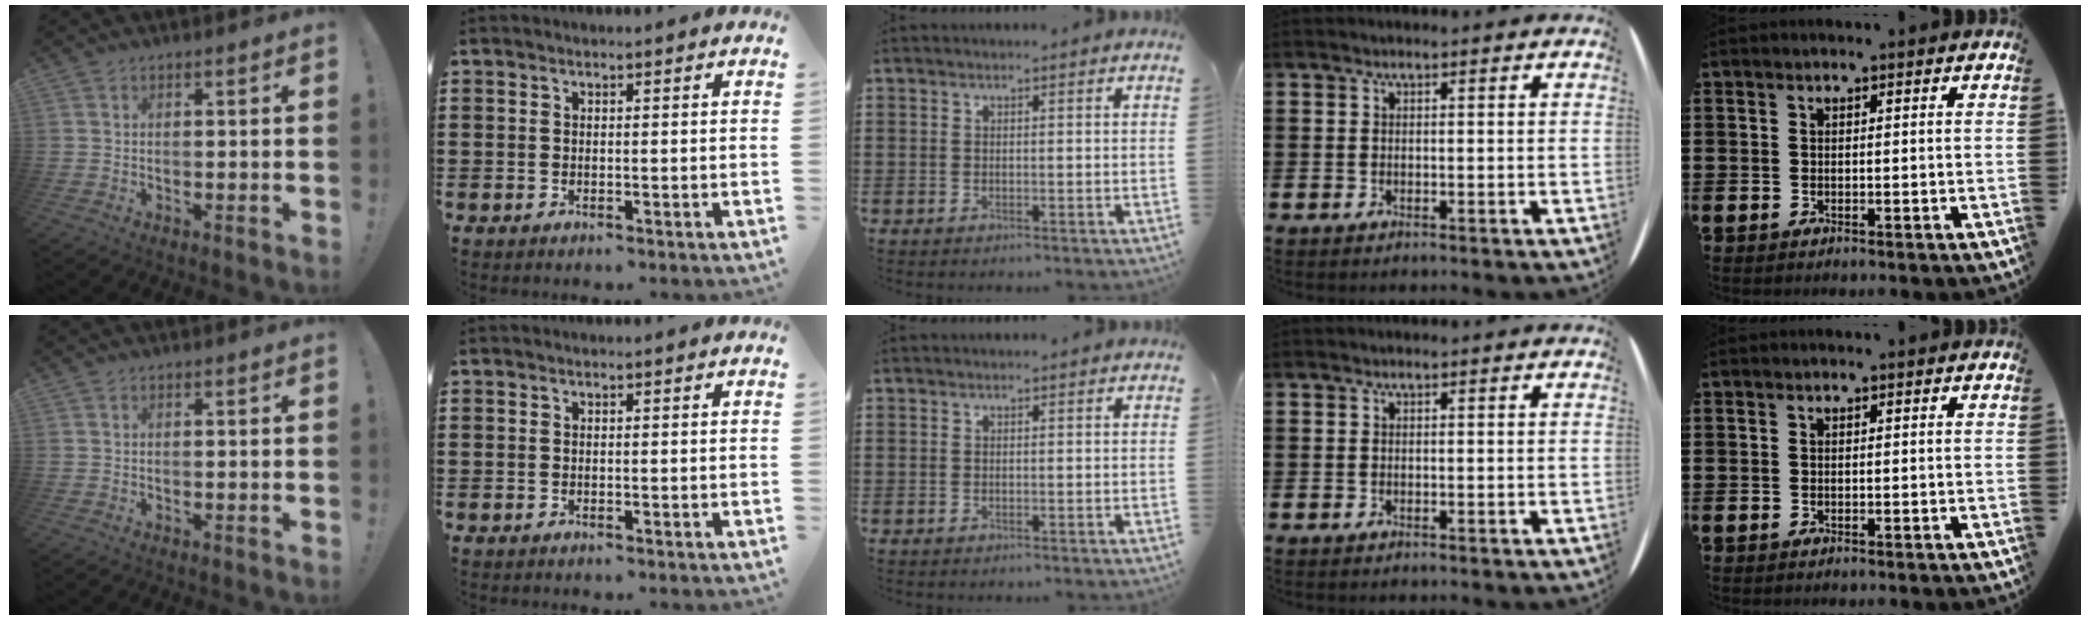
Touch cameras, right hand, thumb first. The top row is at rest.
{}